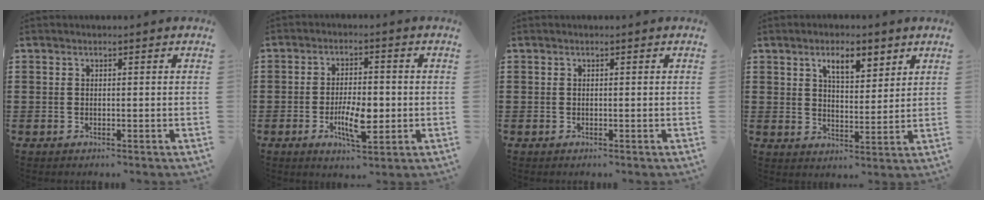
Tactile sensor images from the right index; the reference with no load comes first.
{"total": 6.8, "force": [-1.6, 2.6, 6.1], "torque": [-0.116, 0.001, -0.029]}
{"total": 0.0}
{"total": 5.5, "force": [3.6, 2.0, 3.7], "torque": [-0.058, -0.001, 0.059]}